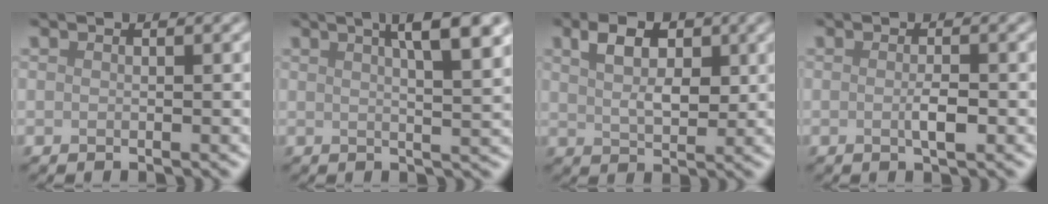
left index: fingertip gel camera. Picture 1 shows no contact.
{"total": 7.6, "force": [3.1, 2.3, 6.5], "torque": [-0.047, 0.029, 0.022]}
{"total": 4.3, "force": [1.7, 2.4, 3.1], "torque": [-0.053, 0.004, 0.029]}
{"total": 1.6, "force": [-0.2, 0.3, 1.5], "torque": [-0.028, -0.003, -0.005]}